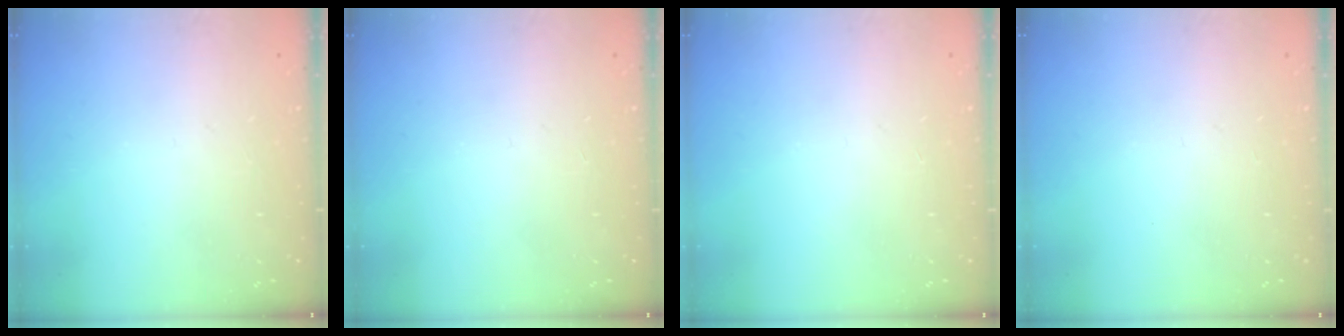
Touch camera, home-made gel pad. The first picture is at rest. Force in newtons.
{"total": 0.0}
{"total": 0.0}
{"total": 0.0}